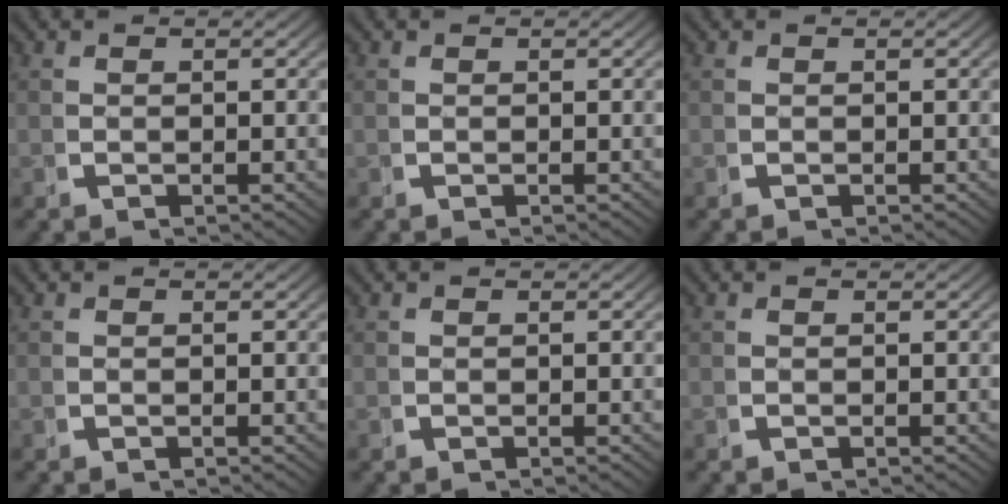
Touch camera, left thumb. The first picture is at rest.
{"total": 0.0}
{"total": 0.0}
{"total": 0.0}
{"total": 0.0}
{"total": 0.0}